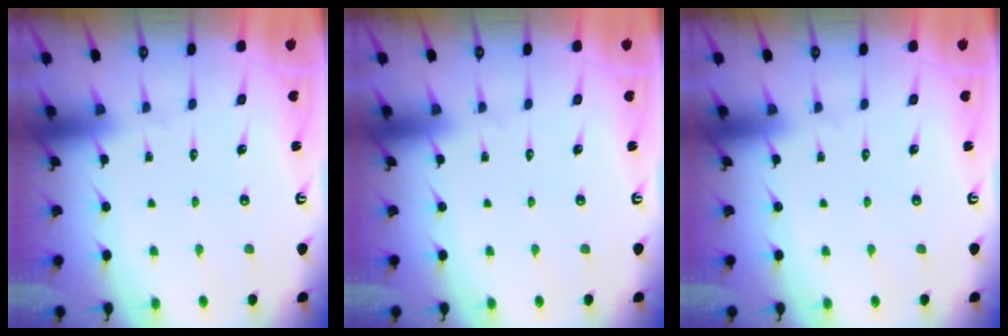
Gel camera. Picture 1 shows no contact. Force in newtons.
{"total": 0.0}
{"total": 0.0}